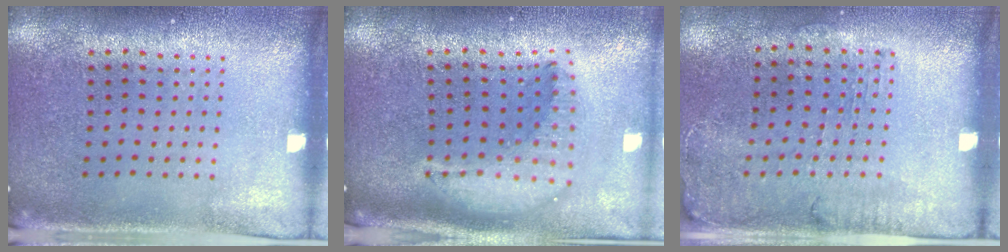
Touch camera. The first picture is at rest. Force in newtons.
{"total": 1.8, "press": 1.4, "slide": 1.0}
{"total": 1.3, "press": 1.2, "slide": 0.6}